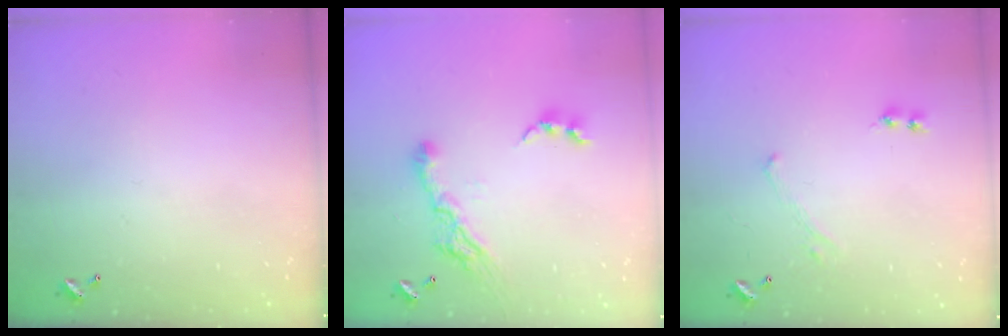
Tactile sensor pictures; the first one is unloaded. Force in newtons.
{"total": 9.2, "press": 9.1, "slide": 1.0}
{"total": 0.0}